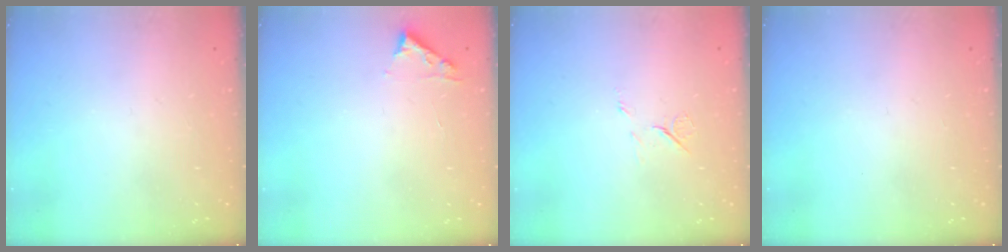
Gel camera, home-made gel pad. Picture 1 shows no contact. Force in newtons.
{"total": 4.5, "press": 4.4, "slide": 0.5}
{"total": 6.0, "press": 6.0, "slide": 0.8}
{"total": 0.0}